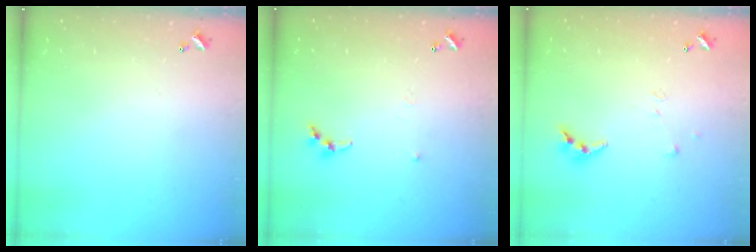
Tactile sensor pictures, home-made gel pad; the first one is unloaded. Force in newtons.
{"total": 5.3, "press": 5.2, "slide": 0.7}
{"total": 5.7, "press": 5.7, "slide": 0.4}